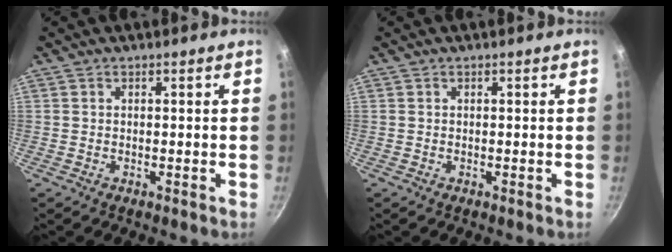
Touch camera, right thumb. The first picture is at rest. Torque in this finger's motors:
{"motor_torque": [0.00, 0.00, 0.17, -0.12, 0.00]}